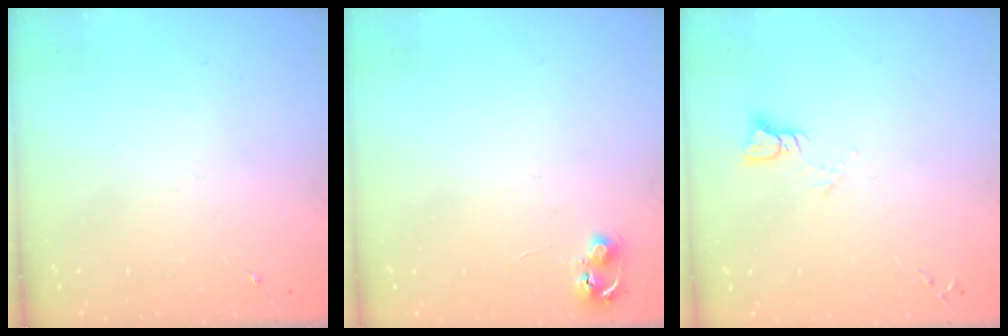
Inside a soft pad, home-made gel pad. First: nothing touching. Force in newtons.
{"total": 5.3, "press": 5.3, "slide": 0.5}
{"total": 3.5, "press": 3.5, "slide": 0.3}